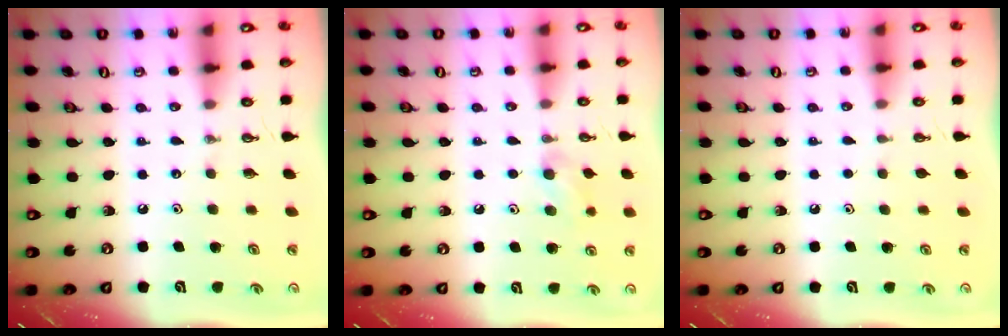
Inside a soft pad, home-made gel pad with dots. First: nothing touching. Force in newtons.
{"total": 6.5, "press": 6.4, "slide": 1.4}
{"total": 0.5, "press": 0.0, "slide": 0.5}